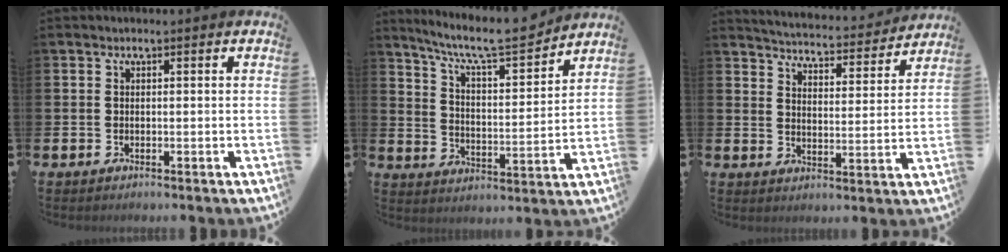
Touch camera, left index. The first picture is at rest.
{"total": 8.8, "force": [7.9, 1.3, 3.5], "torque": [-0.085, -0.059, 0.132]}
{"total": 4.8, "force": [4.8, 0.5, 0.3], "torque": [-0.023, -0.043, 0.078]}